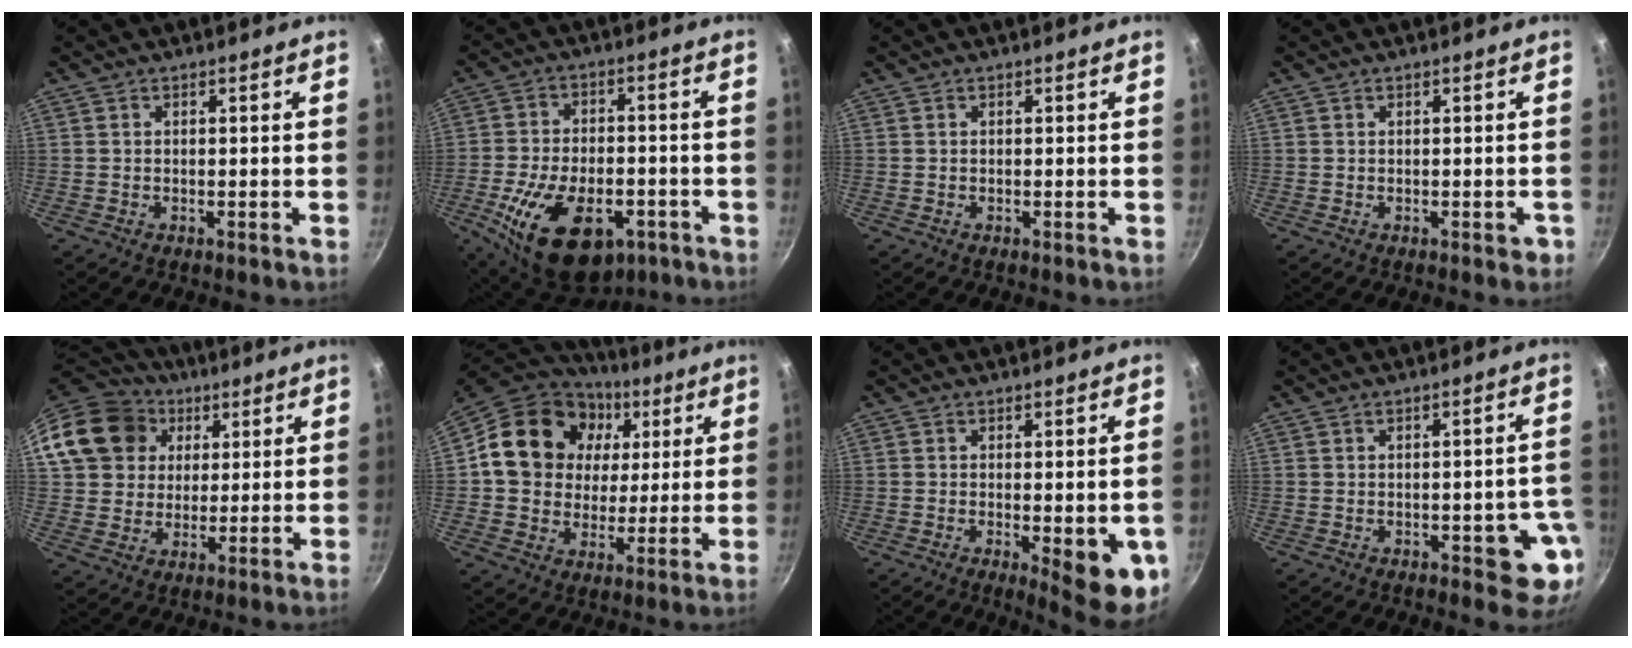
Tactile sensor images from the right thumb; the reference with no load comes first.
{"total": 19.9, "force": [-8.1, 11.4, 14.1], "torque": [-0.223, 0.020, -0.119]}
{"total": 0.0}
{"total": 1.5, "force": [-0.4, 1.0, 1.1], "torque": [0.000, 0.009, -0.002]}
{"total": 17.3, "force": [6.1, 14.5, 7.4], "torque": [-0.133, 0.023, 0.109]}
{"total": 19.7, "force": [5.0, 16.4, 9.7], "torque": [-0.156, 0.010, 0.079]}
{"total": 10.8, "force": [-2.6, 3.3, 10.0], "torque": [-0.107, -0.005, -0.025]}
{"total": 7.9, "force": [-2.3, 3.6, 6.6], "torque": [-0.032, 0.014, -0.025]}